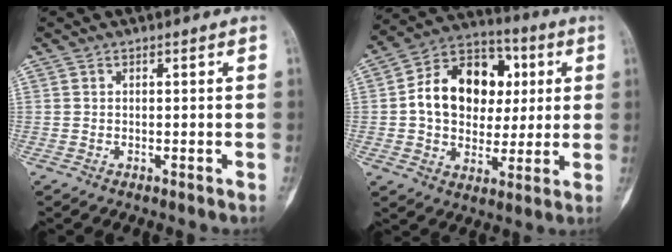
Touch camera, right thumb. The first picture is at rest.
{"total": 18.2, "force": [2.4, 13.6, 11.8], "torque": [-0.151, 0.020, 0.037]}